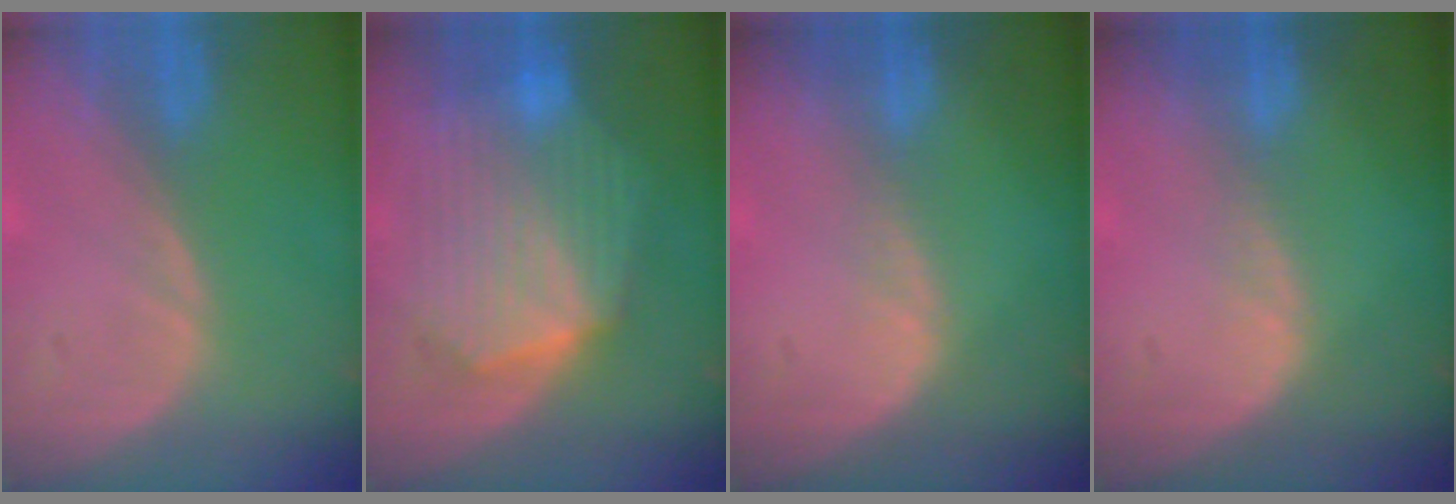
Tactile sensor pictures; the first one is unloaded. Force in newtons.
{"total": 10.3, "press": 10.3, "slide": 0.9}
{"total": 1.5, "press": 1.0, "slide": 1.1}
{"total": 1.5, "press": 1.0, "slide": 1.1}